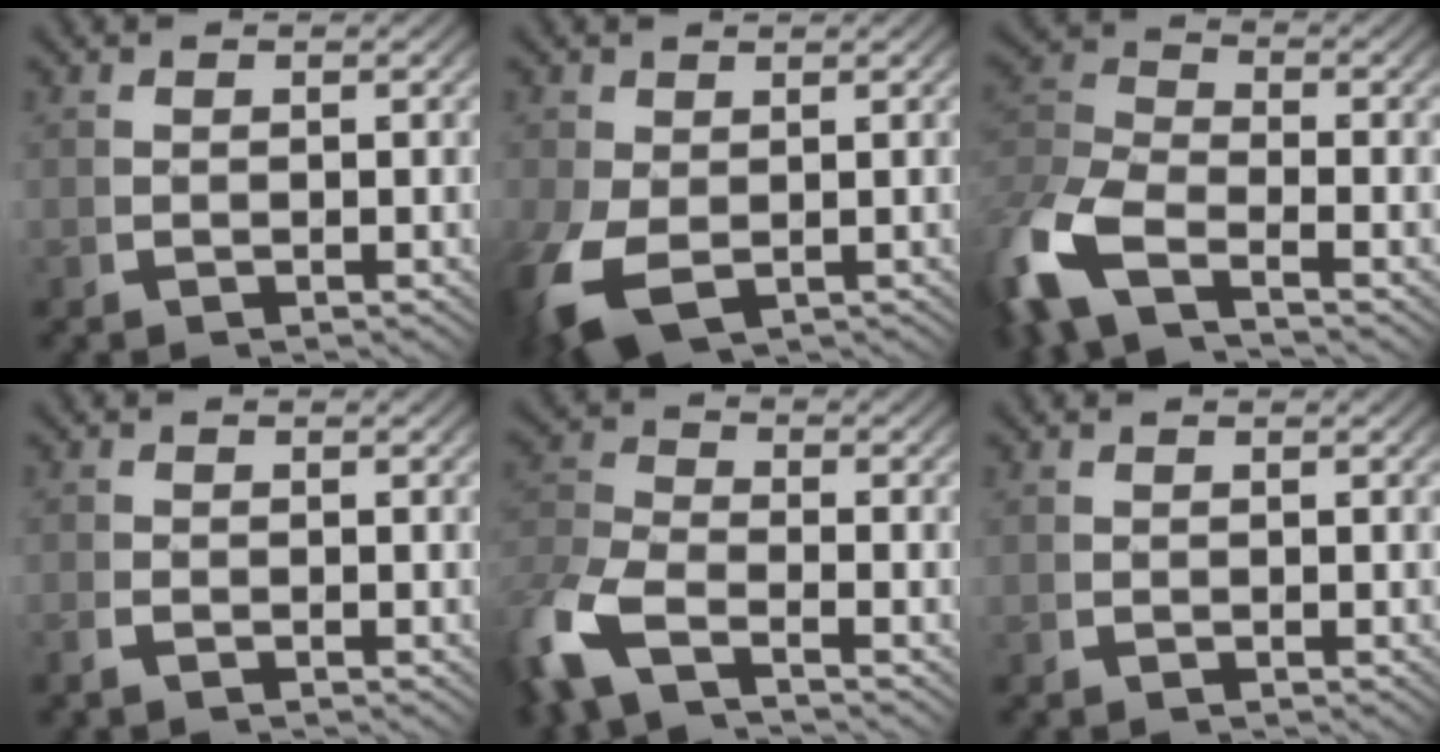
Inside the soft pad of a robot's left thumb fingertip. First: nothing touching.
{"total": 5.0, "force": [-1.4, 3.1, 3.7], "torque": [-0.097, -0.030, 0.001]}
{"total": 7.3, "force": [-2.4, 4.8, 5.0], "torque": [-0.128, -0.008, -0.046]}
{"total": 0.6, "force": [-0.5, 0.3, 0.3], "torque": [-0.010, -0.003, -0.011]}
{"total": 5.4, "force": [-2.2, 3.2, 3.7], "torque": [-0.094, -0.004, -0.046]}
{"total": 0.0}